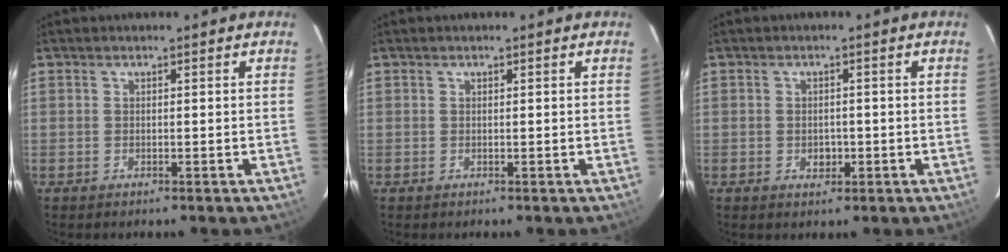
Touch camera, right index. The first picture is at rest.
{"total": 0.0}
{"total": 2.5, "force": [-0.6, 2.0, 1.3], "torque": [-0.020, 0.002, -0.005]}